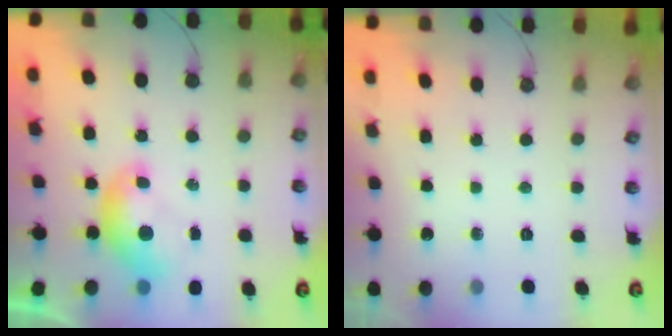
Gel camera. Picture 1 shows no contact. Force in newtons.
{"total": 0.0}